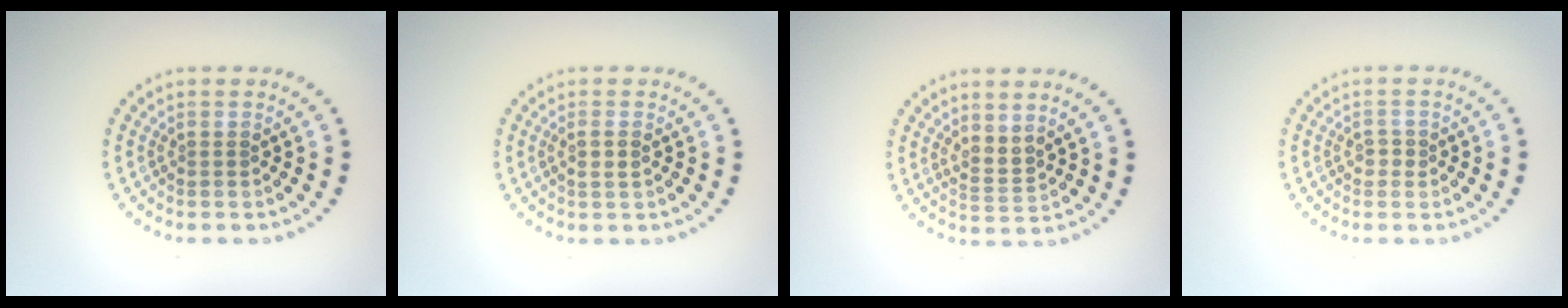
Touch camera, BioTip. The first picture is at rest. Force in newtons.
{"total": 1.2, "press": 1.1, "slide": 0.5}
{"total": 2.0, "press": 1.4, "slide": 1.4}
{"total": 1.1, "press": 1.0, "slide": 0.4}